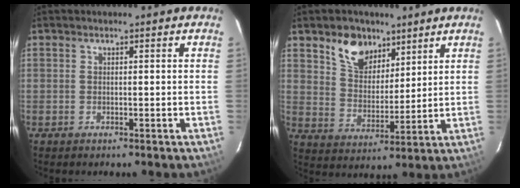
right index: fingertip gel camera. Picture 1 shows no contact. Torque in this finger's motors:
{"motor_torque": [0.20, 0.17, 0.28, 0.05]}